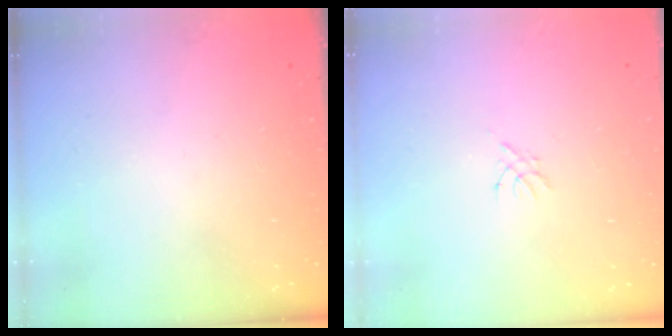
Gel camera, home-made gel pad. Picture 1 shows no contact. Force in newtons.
{"total": 1.4, "press": 1.4, "slide": 0.3}